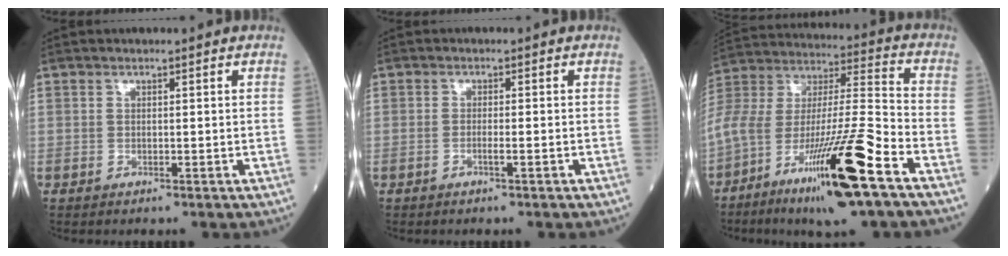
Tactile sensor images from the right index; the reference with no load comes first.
{"total": 1.1, "force": [-0.6, -0.1, 0.9], "torque": [-0.017, 0.001, -0.011]}
{"total": 25.0, "force": [-13.9, 2.6, 20.7], "torque": [-0.404, -0.033, -0.251]}